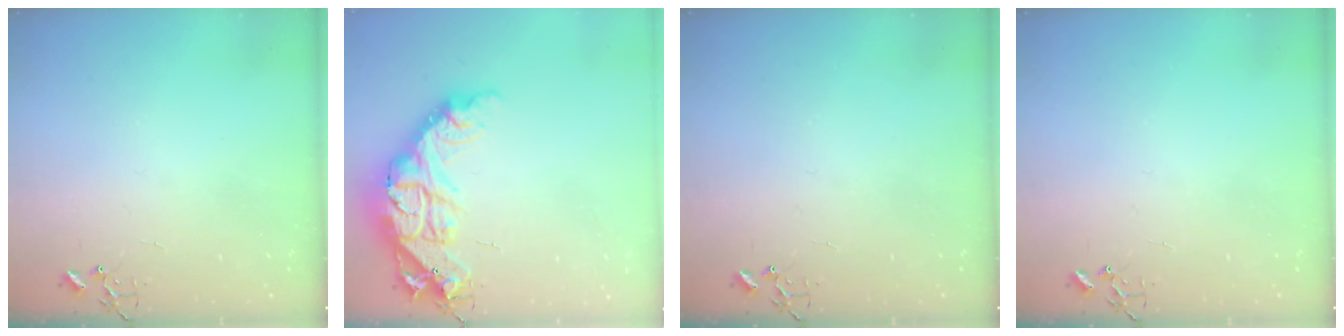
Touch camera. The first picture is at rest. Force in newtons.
{"total": 21.4, "press": 21.3, "slide": 2.0}
{"total": 0.0}
{"total": 0.0}